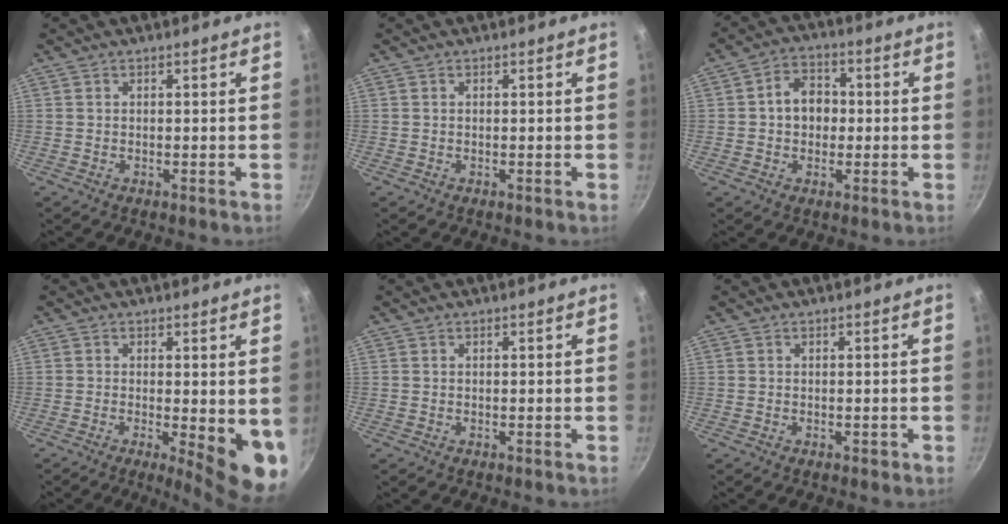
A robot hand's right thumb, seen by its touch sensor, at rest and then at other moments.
{"total": 0.0}
{"total": 7.4, "force": [0.1, 5.8, 4.5], "torque": [-0.041, 0.016, -0.008]}
{"total": 9.6, "force": [-1.2, 2.9, 9.0], "torque": [-0.102, -0.014, -0.010]}
{"total": 0.0}
{"total": 0.8, "force": [-0.4, 0.4, 0.6], "torque": [-0.007, 0.004, -0.004]}